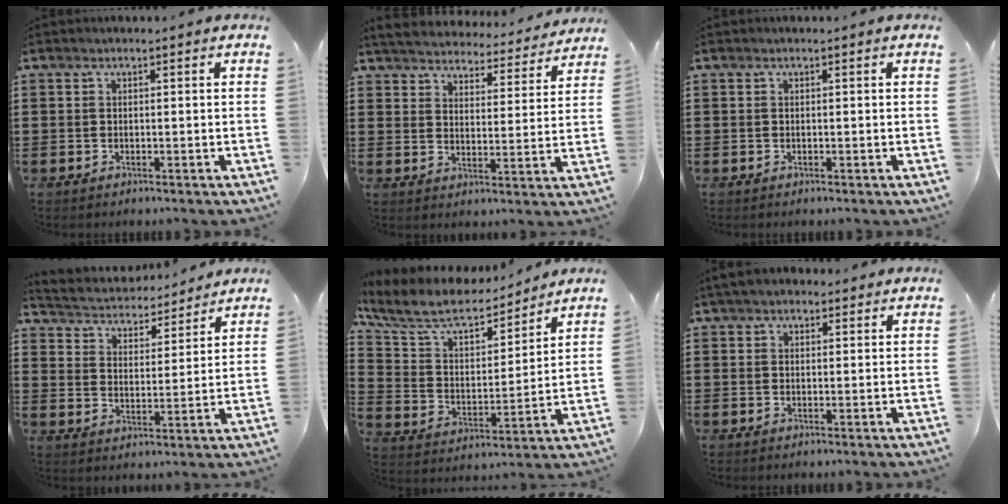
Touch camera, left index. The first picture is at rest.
{"total": 4.9, "force": [4.9, 0.2, 0.3], "torque": [-0.035, -0.038, 0.083]}
{"total": 0.0}
{"total": 3.7, "force": [3.6, 0.5, 0.0], "torque": [-0.024, -0.031, 0.056]}
{"total": 9.7, "force": [8.2, 2.8, 4.5], "torque": [-0.125, -0.048, 0.140]}
{"total": 1.2, "force": [0.4, 0.7, 0.9], "torque": [-0.018, 0.006, 0.007]}